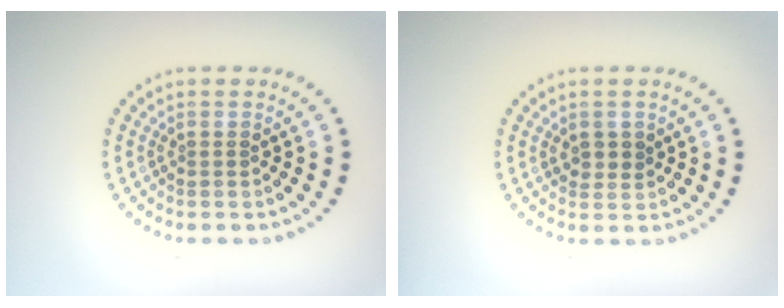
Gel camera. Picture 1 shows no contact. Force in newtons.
{"total": 1.6, "press": 1.4, "slide": 0.8}